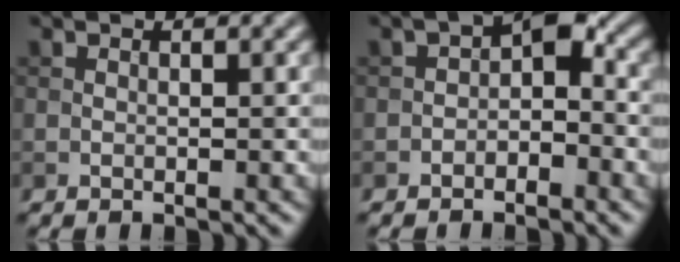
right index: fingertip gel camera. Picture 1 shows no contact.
{"total": 3.1, "force": [-1.1, 1.6, 2.4], "torque": [-0.027, 0.011, -0.026]}